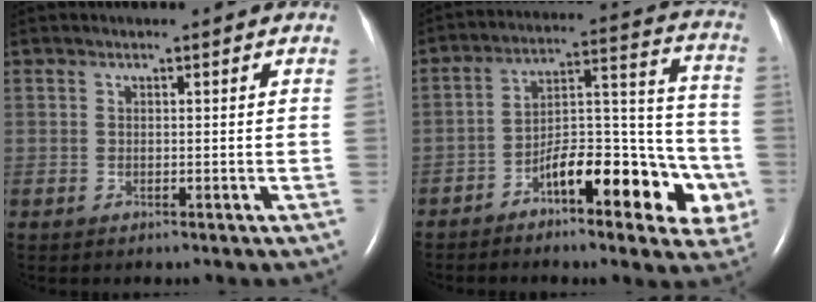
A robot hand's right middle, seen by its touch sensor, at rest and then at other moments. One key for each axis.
{"total": 15.9, "fx": -7.4, "fy": 5.0, "fz": 13.2, "tx": -0.176, "ty": 0.036, "tz": -0.104}